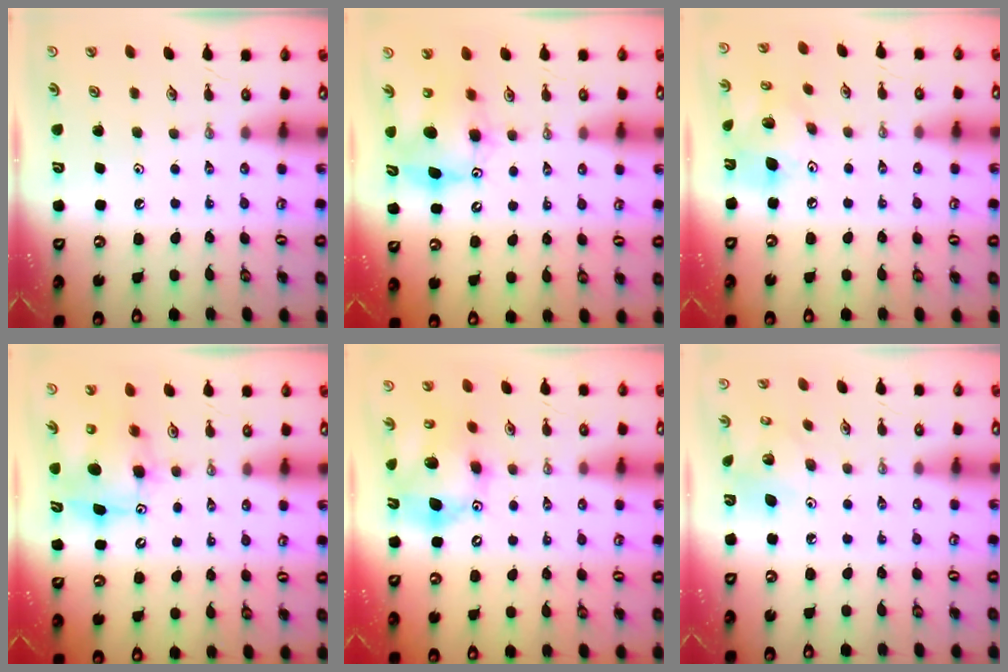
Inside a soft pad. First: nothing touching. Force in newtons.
{"total": 9.1, "press": 9.0, "slide": 0.6}
{"total": 13.5, "press": 13.2, "slide": 3.1}
{"total": 8.2, "press": 8.0, "slide": 1.7}
{"total": 14.0, "press": 13.8, "slide": 2.5}
{"total": 6.8, "press": 6.8, "slide": 0.2}